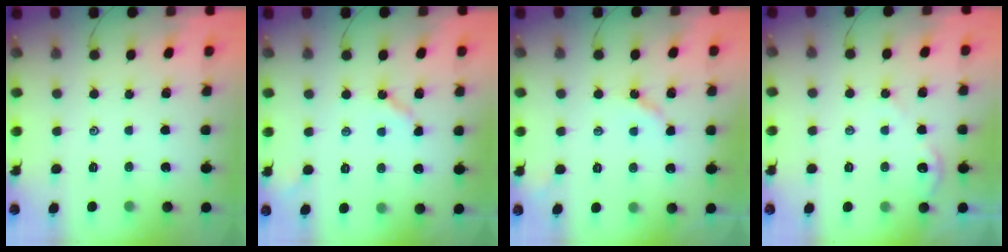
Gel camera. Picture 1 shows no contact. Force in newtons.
{"total": 3.7, "press": 3.7, "slide": 0.1}
{"total": 3.8, "press": 3.8, "slide": 0.3}
{"total": 2.4, "press": 2.4, "slide": 0.4}